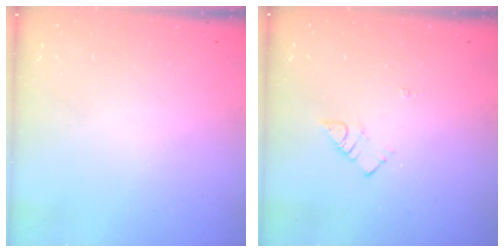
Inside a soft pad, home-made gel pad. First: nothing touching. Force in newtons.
{"total": 3.9, "press": 3.8, "slide": 0.5}